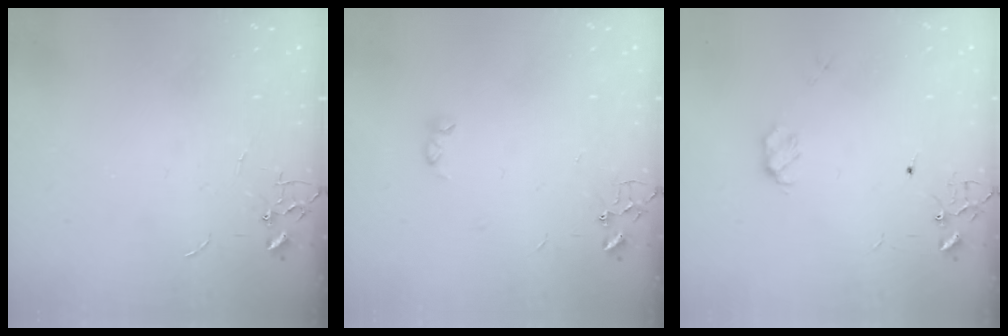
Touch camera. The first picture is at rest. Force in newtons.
{"total": 2.6, "press": 2.5, "slide": 0.5}
{"total": 3.9, "press": 3.8, "slide": 0.8}